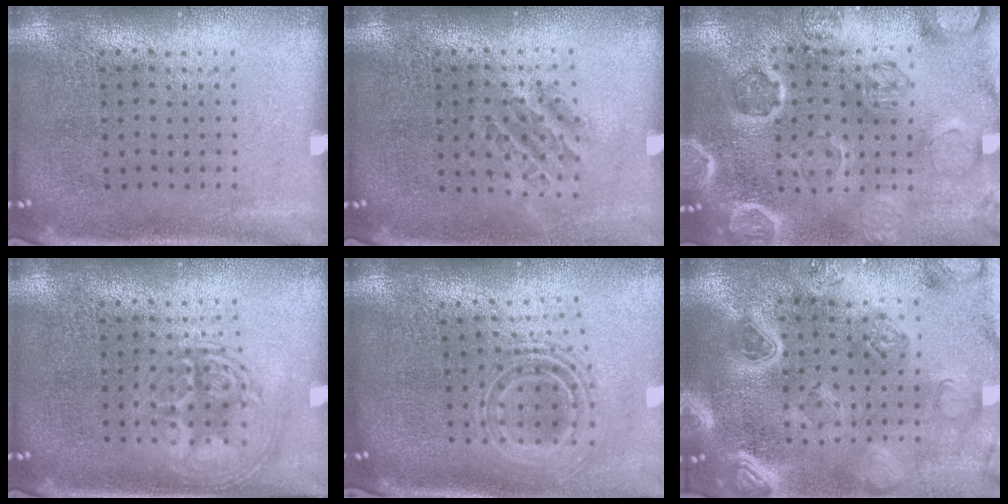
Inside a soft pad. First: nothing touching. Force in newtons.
{"total": 1.2, "press": 1.1, "slide": 0.4}
{"total": 2.7, "press": 2.7, "slide": 0.1}
{"total": 2.2, "press": 2.2, "slide": 0.3}
{"total": 2.2, "press": 1.5, "slide": 1.5}
{"total": 2.9, "press": 2.9, "slide": 0.7}